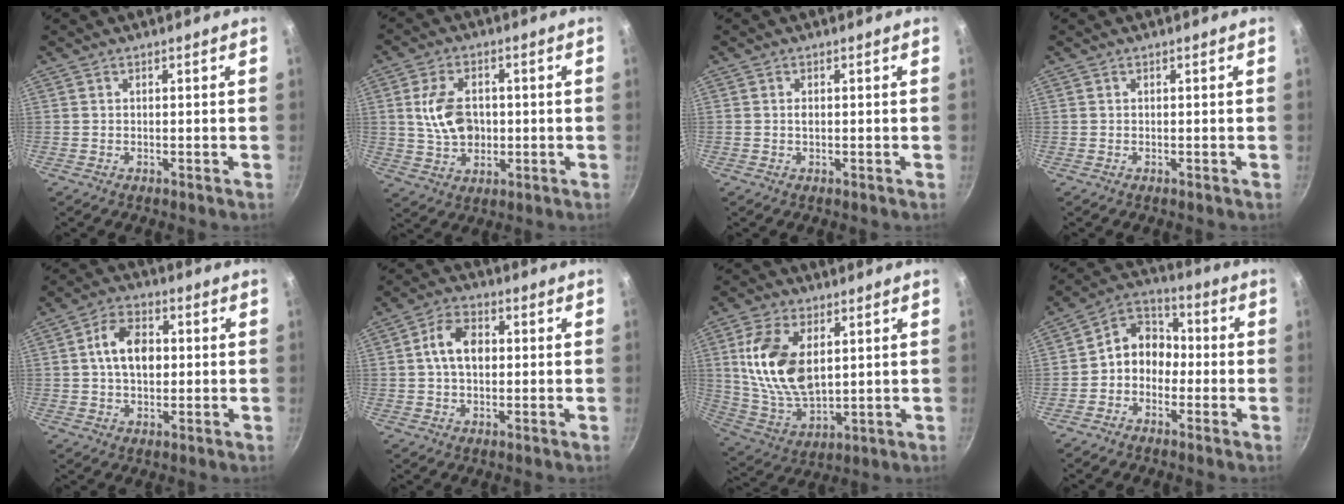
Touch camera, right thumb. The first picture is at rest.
{"total": 9.8, "force": [0.6, 6.9, 6.9], "torque": [-0.110, 0.004, 0.012]}
{"total": 0.9, "force": [0.0, 0.6, 0.7], "torque": [-0.011, 0.002, -0.001]}
{"total": 0.0}
{"total": 9.3, "force": [0.9, 6.2, 6.9], "torque": [-0.099, 0.014, 0.007]}
{"total": 7.9, "force": [0.8, 5.3, 5.7], "torque": [-0.085, 0.016, 0.005]}
{"total": 16.1, "force": [3.6, 9.4, 12.6], "torque": [-0.227, -0.020, 0.081]}
{"total": 8.7, "force": [-1.7, 7.2, 4.7], "torque": [-0.033, 0.042, -0.051]}